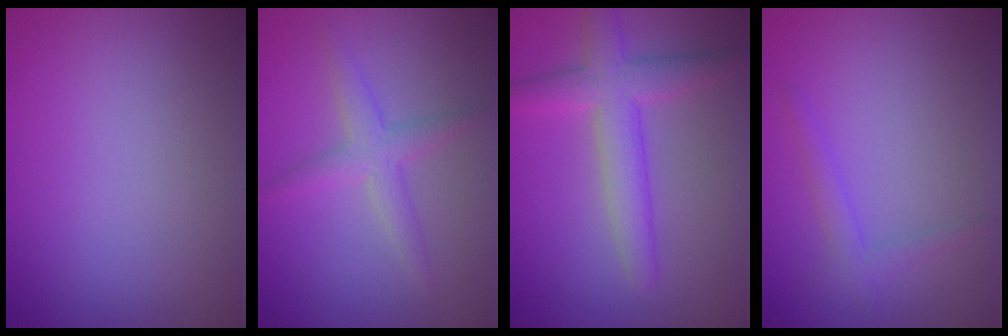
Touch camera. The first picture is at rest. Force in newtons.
{"total": 2.4, "press": 2.4, "slide": 0.1}
{"total": 4.3, "press": 4.2, "slide": 0.2}
{"total": 1.4, "press": 1.4, "slide": 0.1}